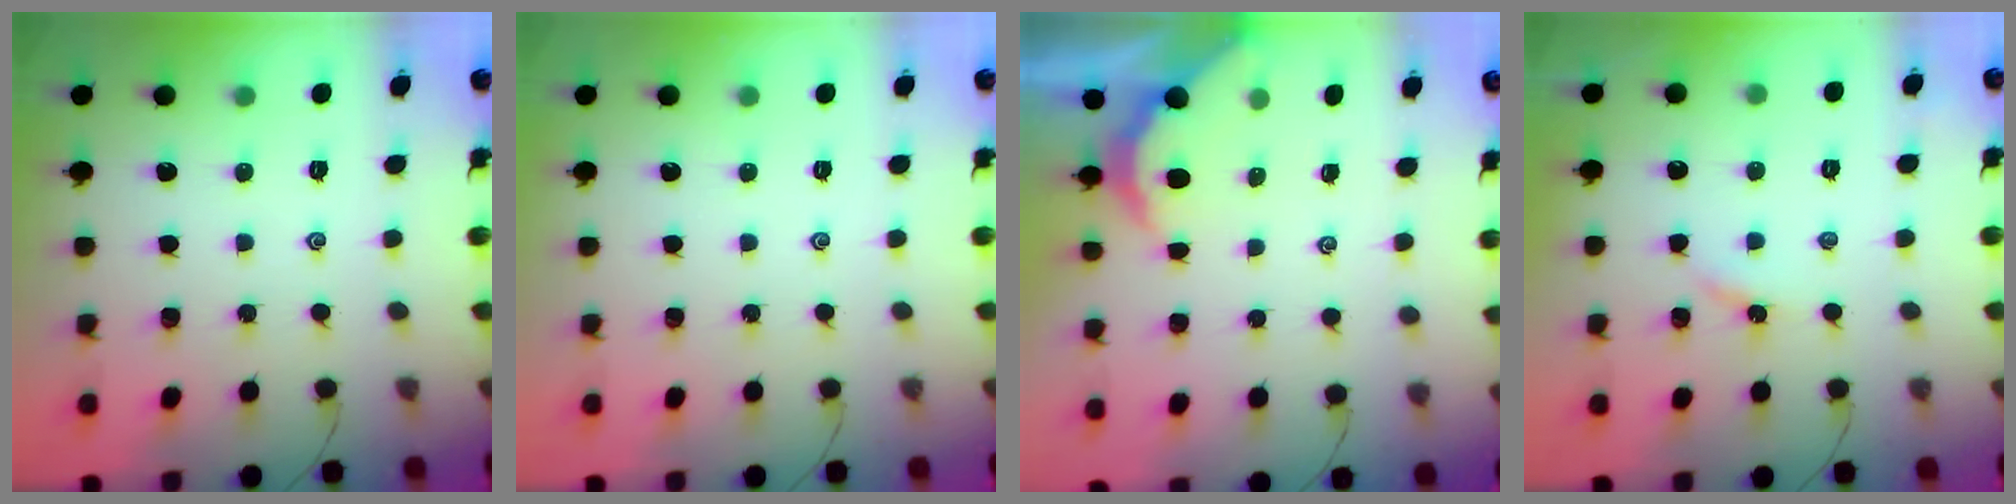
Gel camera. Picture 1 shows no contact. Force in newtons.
{"total": 0.0}
{"total": 2.4, "press": 2.3, "slide": 0.4}
{"total": 3.1, "press": 3.1, "slide": 0.3}